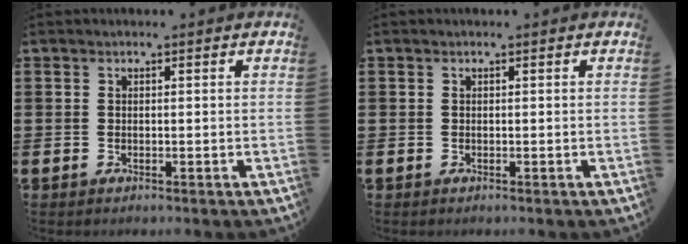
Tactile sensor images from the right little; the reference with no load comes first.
{"total": 0.0}